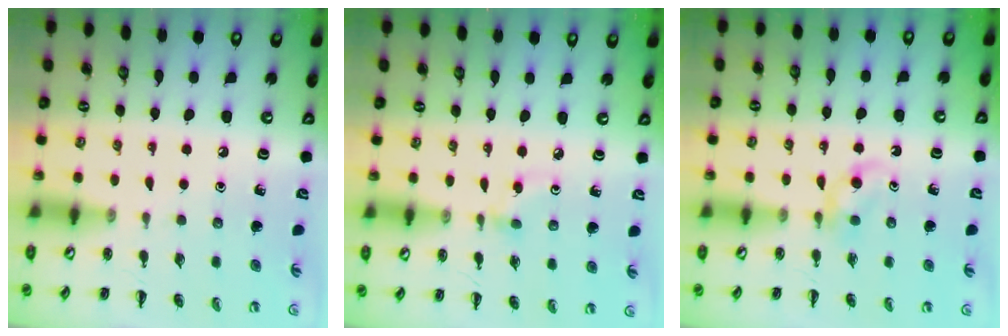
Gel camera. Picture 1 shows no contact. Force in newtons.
{"total": 2.6, "press": 2.4, "slide": 1.0}
{"total": 2.9, "press": 2.6, "slide": 1.3}